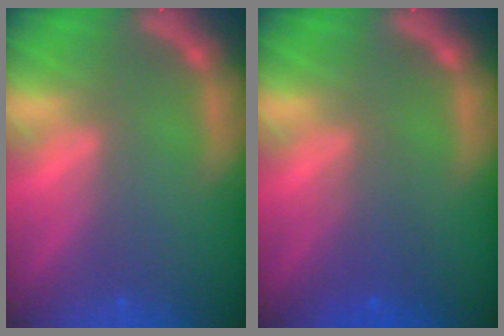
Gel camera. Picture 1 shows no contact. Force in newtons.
{"total": 2.5}